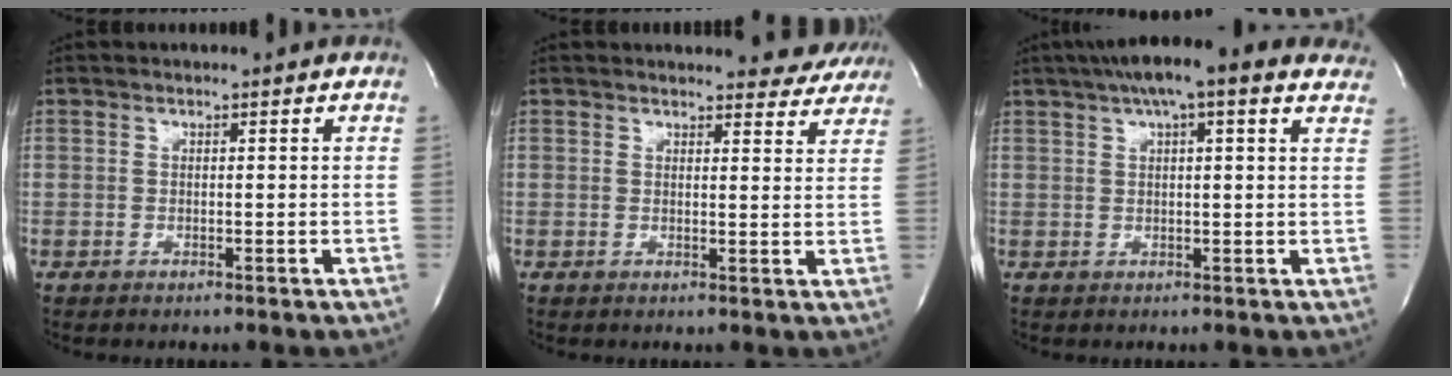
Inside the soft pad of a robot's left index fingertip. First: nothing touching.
{"total": 7.7, "force": [7.5, 1.9, 0.7], "torque": [0.017, -0.016, 0.059]}
{"total": 13.1, "force": [9.3, 2.8, 8.8], "torque": [-0.142, 0.045, 0.123]}